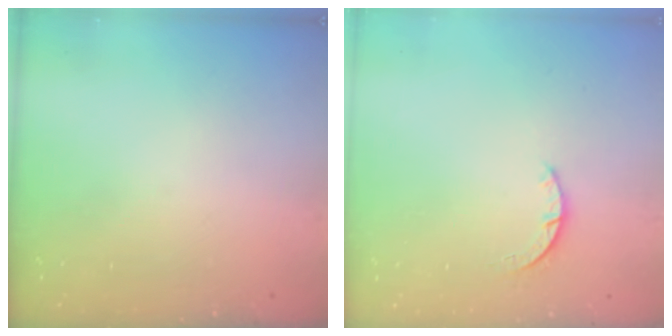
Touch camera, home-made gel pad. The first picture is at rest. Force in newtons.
{"total": 2.4, "press": 2.4, "slide": 0.3}